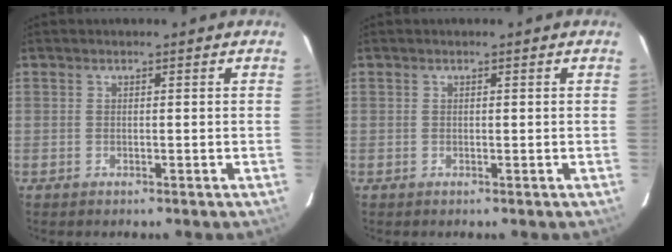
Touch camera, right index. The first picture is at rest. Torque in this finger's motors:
{"motor_torque": [0.13, 0.02, 0.03, 0.01]}